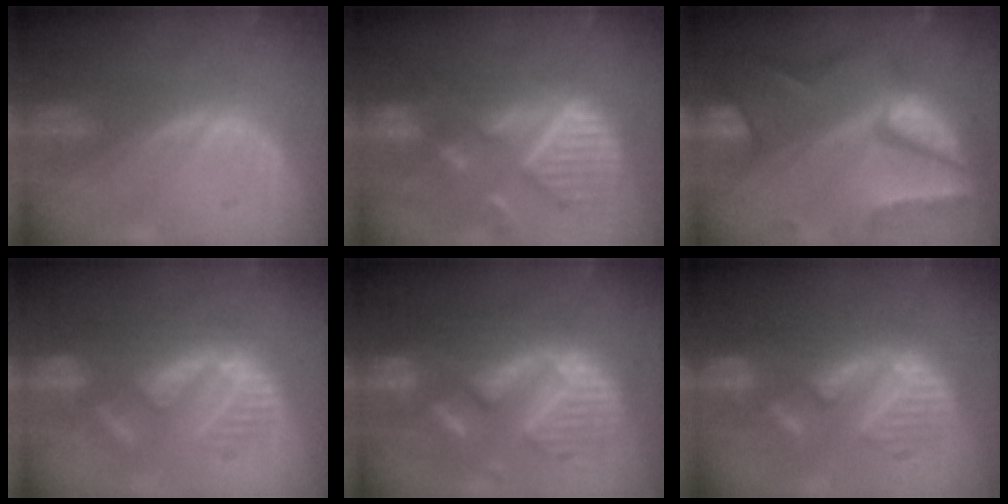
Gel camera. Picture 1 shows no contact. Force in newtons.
{"total": 12.1, "press": 10.4, "slide": 6.2}
{"total": 10.4, "press": 8.8, "slide": 5.6}
{"total": 9.1, "press": 8.9, "slide": 1.9}
{"total": 13.2, "press": 13.1, "slide": 1.3}
{"total": 9.6, "press": 9.6, "slide": 0.3}